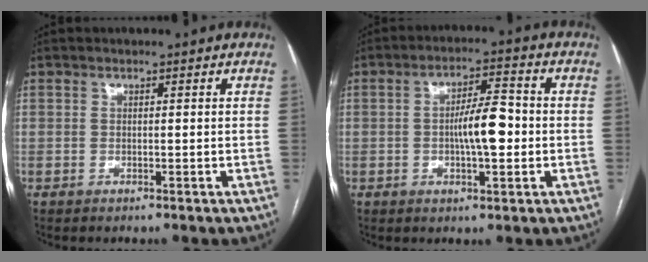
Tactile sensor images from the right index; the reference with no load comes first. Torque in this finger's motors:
{"motor_torque": [1.38, -0.01, 0.67, 0.17]}